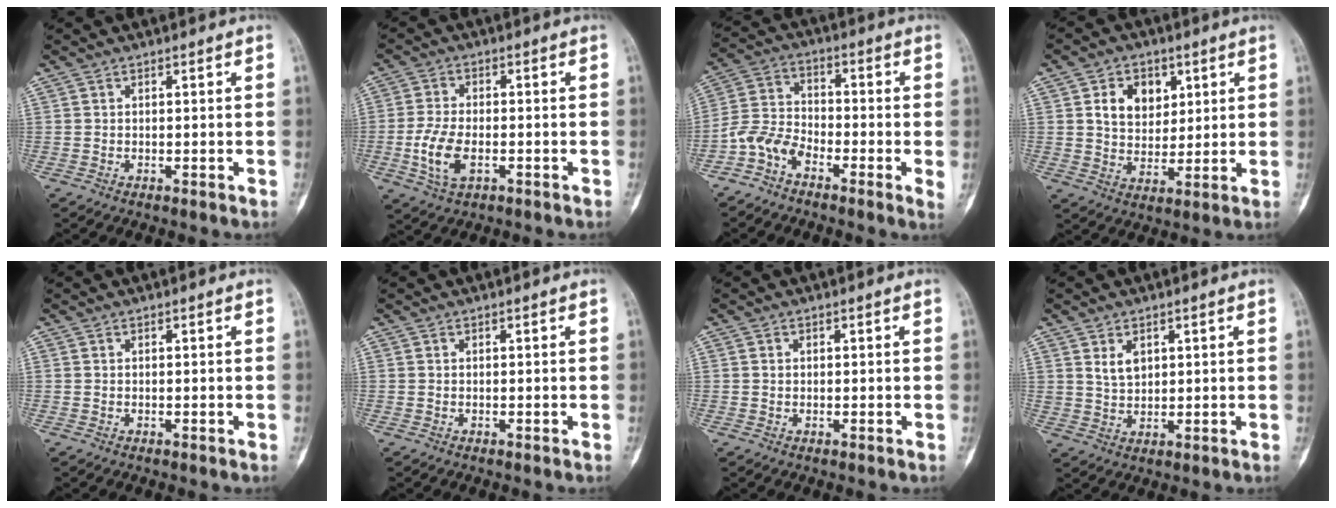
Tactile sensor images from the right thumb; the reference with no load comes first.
{"total": 7.8, "force": [-2.2, 4.2, 6.2], "torque": [-0.132, 0.005, -0.039]}
{"total": 7.9, "force": [-3.9, 3.7, 5.8], "torque": [-0.097, 0.025, -0.091]}
{"total": 8.9, "force": [3.2, 6.6, 5.0], "torque": [-0.044, -0.013, 0.058]}
{"total": 0.0}
{"total": 0.0}
{"total": 0.8, "force": [0.2, 0.7, 0.4], "torque": [-0.006, 0.002, 0.003]}
{"total": 4.0, "force": [1.7, 2.6, 2.4], "torque": [-0.033, -0.012, 0.040]}